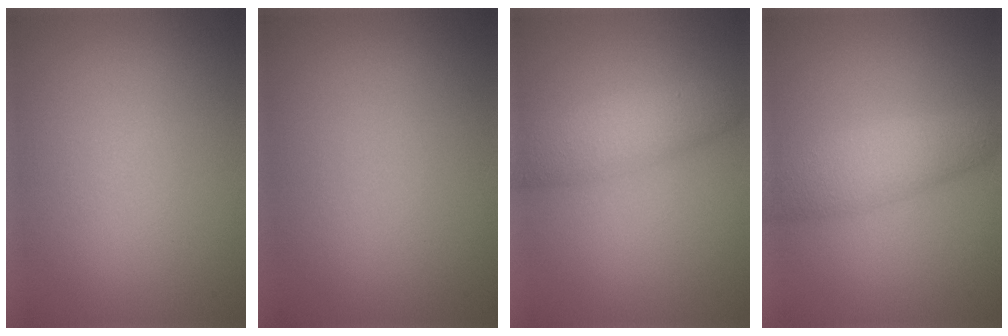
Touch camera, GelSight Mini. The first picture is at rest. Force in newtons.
{"total": 0.0}
{"total": 3.5, "press": 3.5, "slide": 0.1}
{"total": 3.7, "press": 3.7, "slide": 0.0}